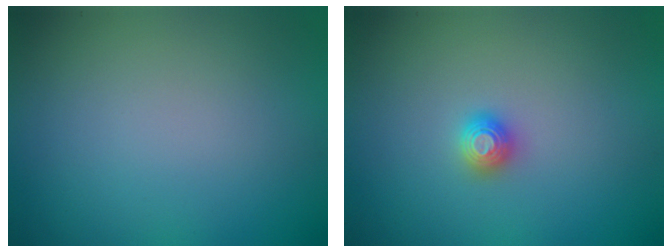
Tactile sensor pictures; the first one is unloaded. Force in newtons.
{"total": 1.2, "press": 1.2, "slide": 0.3}